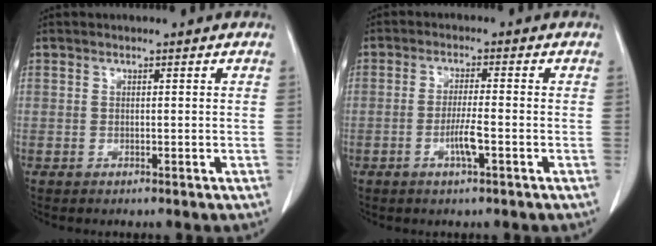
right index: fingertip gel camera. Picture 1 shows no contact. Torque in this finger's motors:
{"motor_torque": [0.14, -0.04, 0.21, 0.02]}